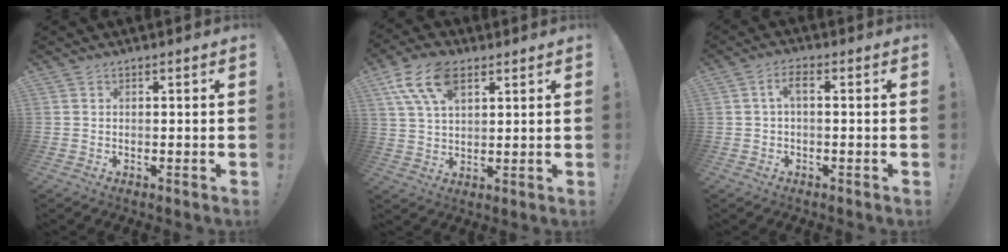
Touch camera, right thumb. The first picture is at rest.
{"total": 12.4, "force": [6.1, 6.9, 8.4], "torque": [-0.158, -0.006, 0.115]}
{"total": 3.8, "force": [0.1, 1.6, 3.4], "torque": [-0.077, 0.009, -0.001]}